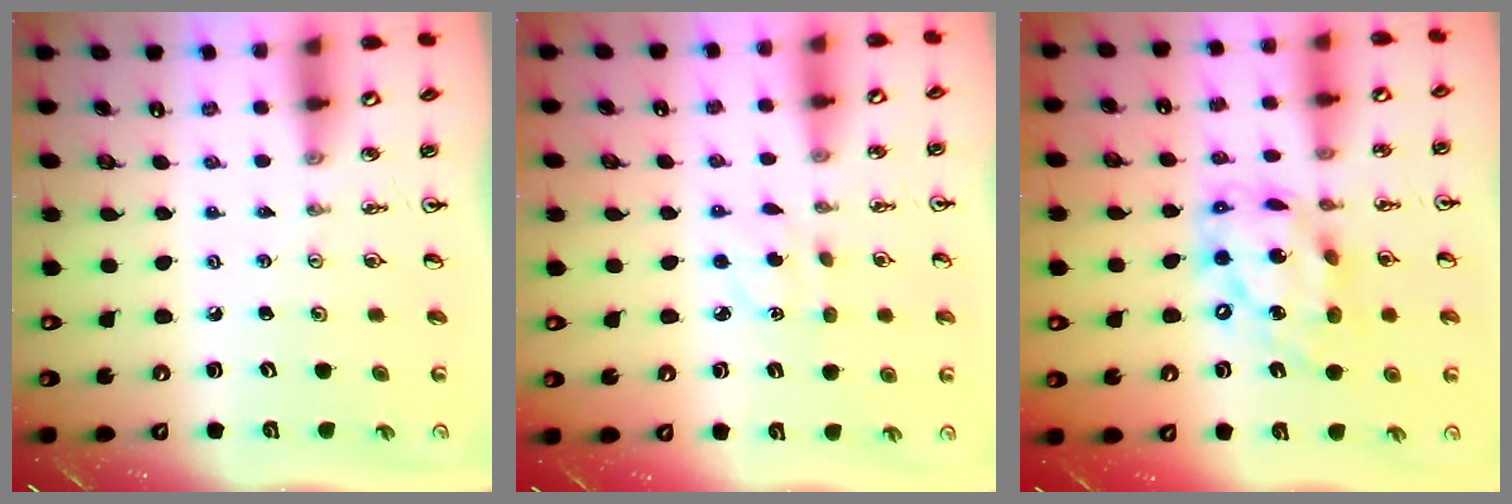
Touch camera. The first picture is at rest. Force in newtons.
{"total": 3.0, "press": 2.9, "slide": 0.8}
{"total": 15.6, "press": 15.6, "slide": 1.2}